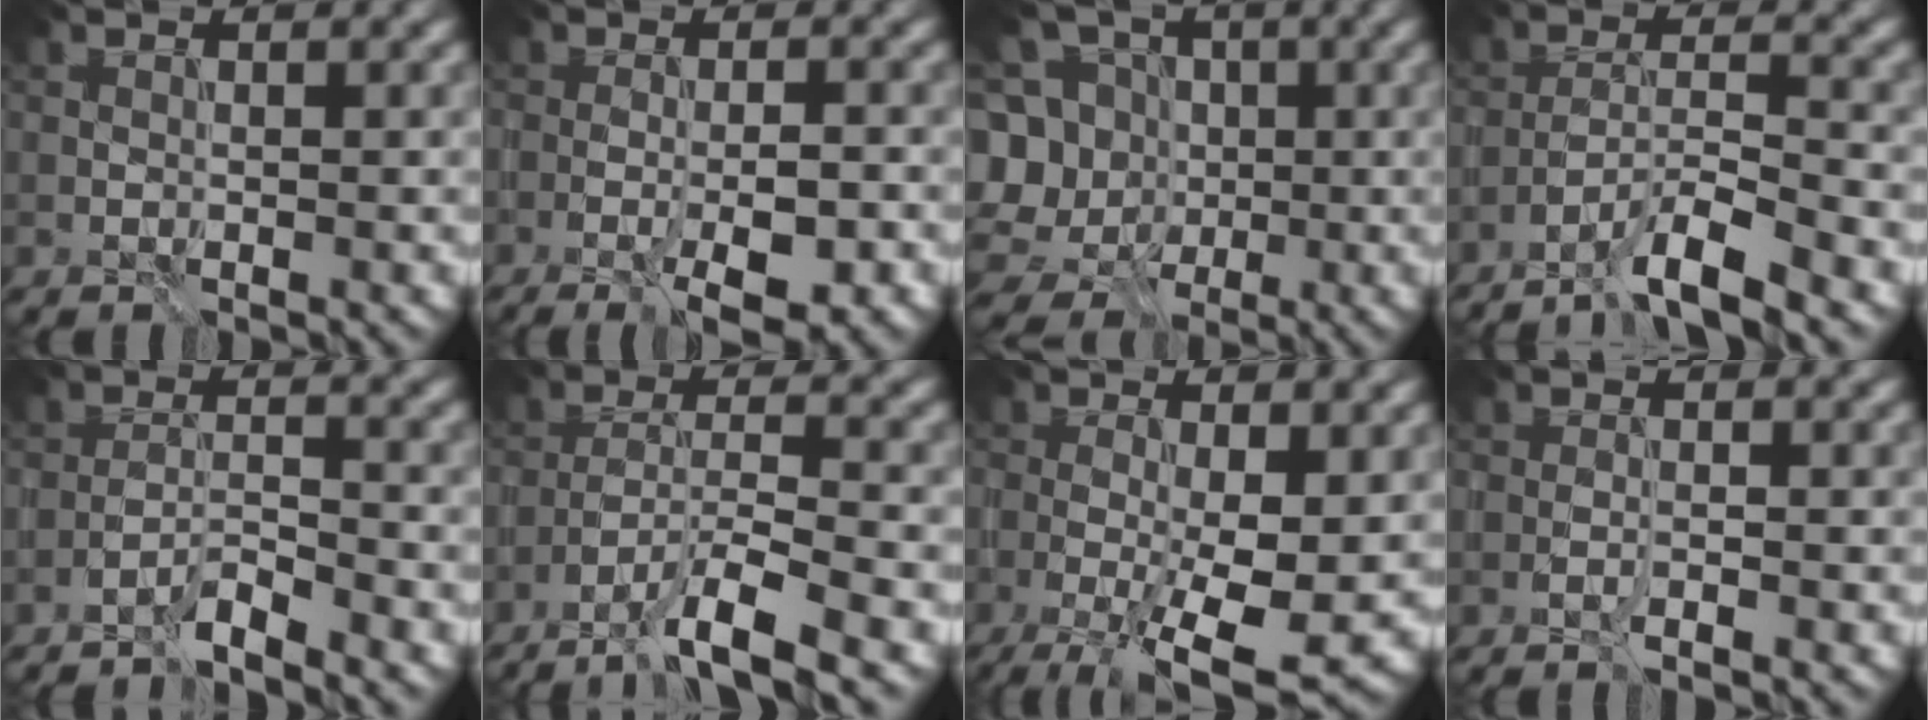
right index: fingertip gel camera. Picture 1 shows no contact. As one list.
[{"total": 5.4, "force": [-2.3, 1.3, 4.7], "torque": [-0.074, -0.005, -0.028]}, {"total": 9.6, "force": [-0.6, 8.8, 3.7], "torque": [-0.100, 0.031, -0.032]}, {"total": 6.1, "force": [-4.6, 0.8, 3.9], "torque": [-0.059, 0.006, -0.085]}, {"total": 2.7, "force": [-2.3, 0.1, 1.4], "torque": [-0.024, 0.007, -0.050]}, {"total": 6.6, "force": [-4.5, 1.0, 4.7], "torque": [-0.074, 0.004, -0.082]}, {"total": 9.2, "force": [-2.6, 2.9, 8.4], "torque": [-0.147, -0.016, -0.038]}, {"total": 1.2, "force": [-0.6, 0.1, 1.0], "torque": [-0.017, 0.000, -0.015]}]